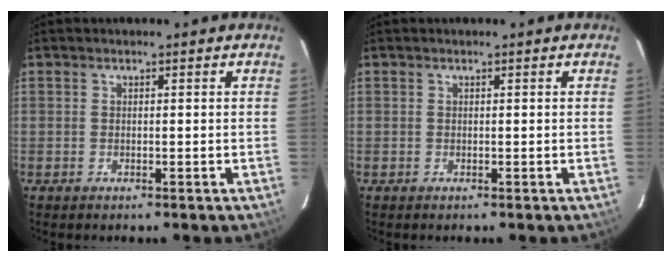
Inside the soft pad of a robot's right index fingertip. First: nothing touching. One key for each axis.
{"total": 0.0}